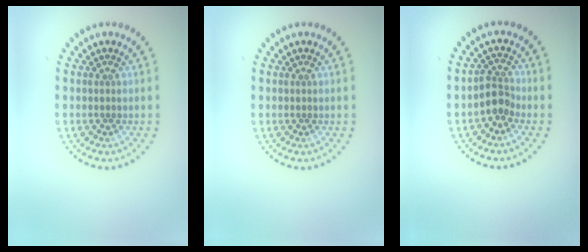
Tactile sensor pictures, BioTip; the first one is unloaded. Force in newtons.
{"total": 0.0}
{"total": 2.2, "press": 1.8, "slide": 1.3}